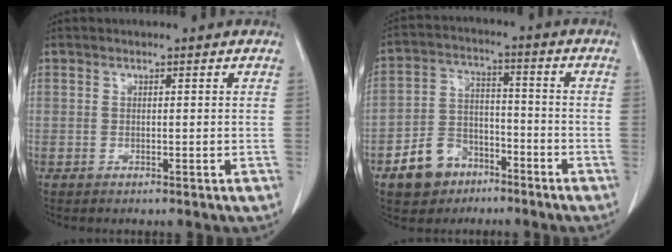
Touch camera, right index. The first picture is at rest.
{"total": 8.7, "force": [-5.3, 6.2, 3.1], "torque": [-0.067, 0.020, -0.087]}